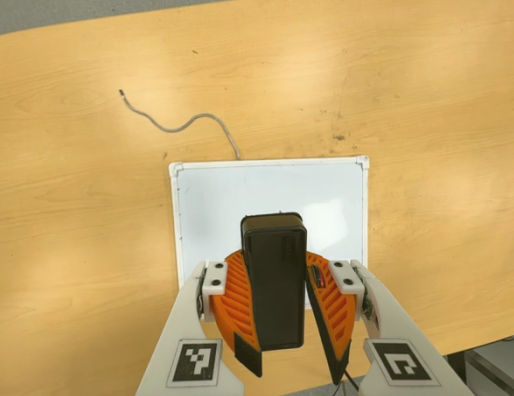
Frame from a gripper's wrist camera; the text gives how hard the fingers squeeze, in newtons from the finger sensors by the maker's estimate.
{"total": 9.8, "left": 10.0, "right": 9.7}